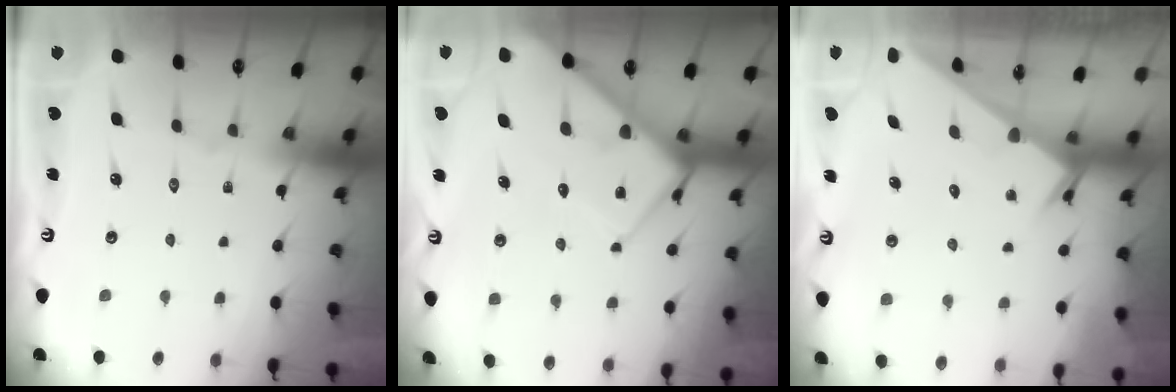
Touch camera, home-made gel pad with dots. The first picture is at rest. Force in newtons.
{"total": 10.1, "press": 10.1, "slide": 0.8}
{"total": 2.4, "press": 2.4, "slide": 0.1}